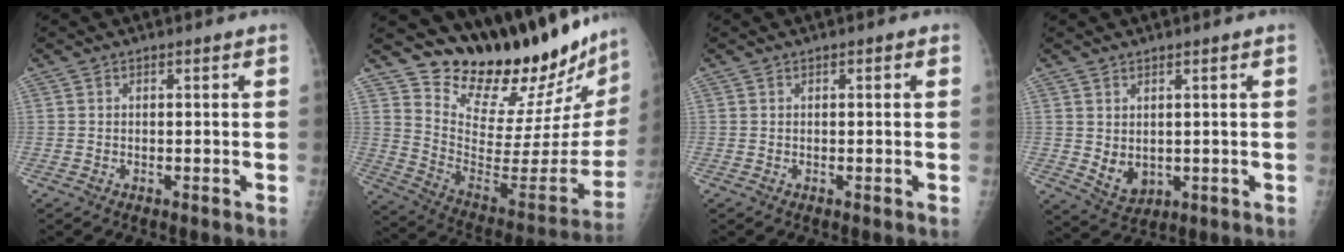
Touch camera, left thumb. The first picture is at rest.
{"total": 25.9, "force": [23.9, 5.8, 8.2], "torque": [-0.086, -0.207, 0.344]}
{"total": 0.6, "force": [0.2, 0.3, 0.5], "torque": [-0.005, 0.002, 0.001]}
{"total": 4.6, "force": [0.7, 3.4, 2.9], "torque": [-0.038, -0.016, 0.030]}